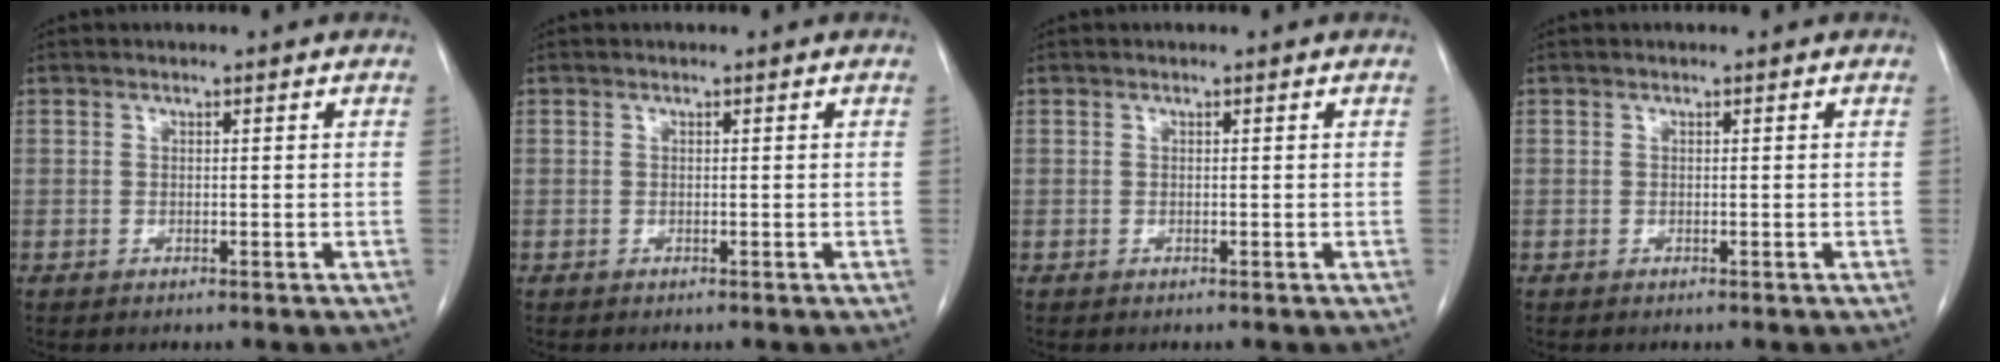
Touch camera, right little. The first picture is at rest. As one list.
[{"total": 0.0}, {"total": 0.0}, {"total": 0.0}]